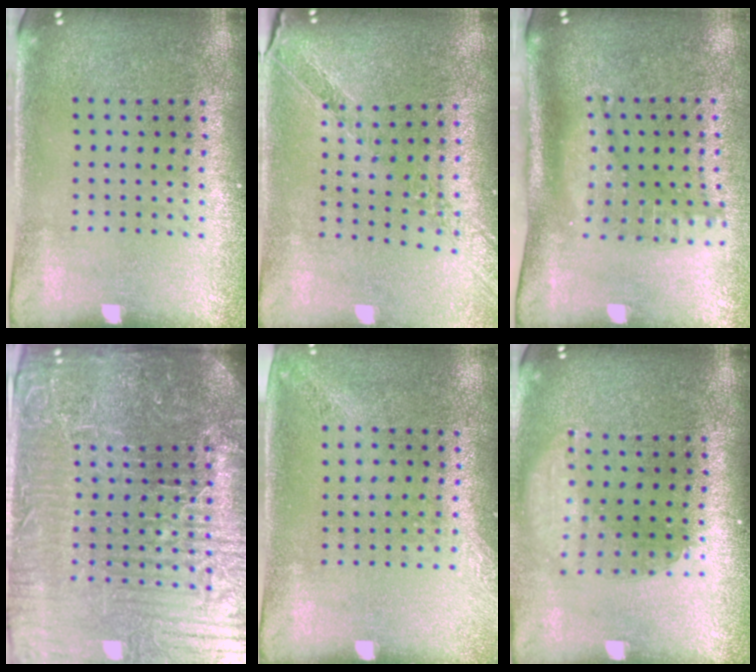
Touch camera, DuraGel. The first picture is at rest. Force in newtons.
{"total": 0.9, "press": 0.9, "slide": 0.3}
{"total": 1.4, "press": 1.3, "slide": 0.6}
{"total": 6.5, "press": 5.9, "slide": 2.8}
{"total": 1.4, "press": 1.0, "slide": 1.0}
{"total": 1.7, "press": 1.3, "slide": 1.1}